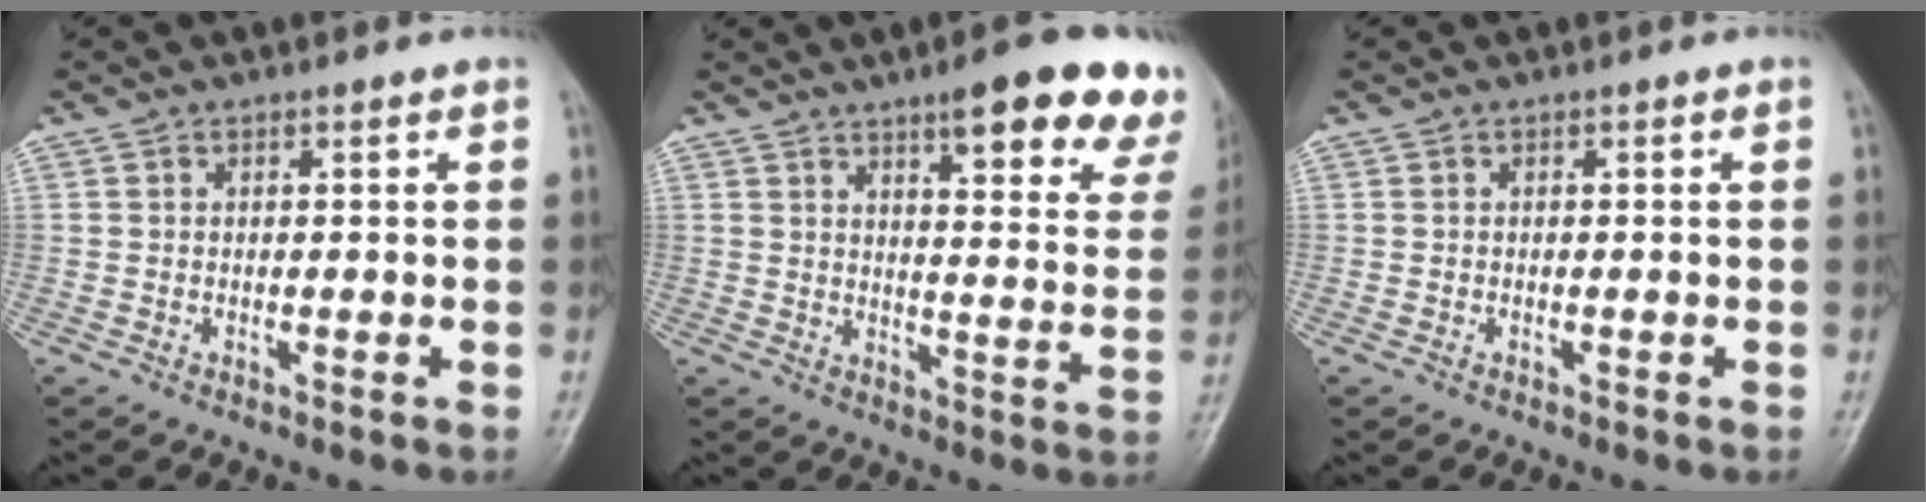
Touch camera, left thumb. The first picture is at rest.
{"total": 19.1, "force": [12.7, 4.5, 13.5], "torque": [-0.139, -0.047, 0.150]}
{"total": 0.0}